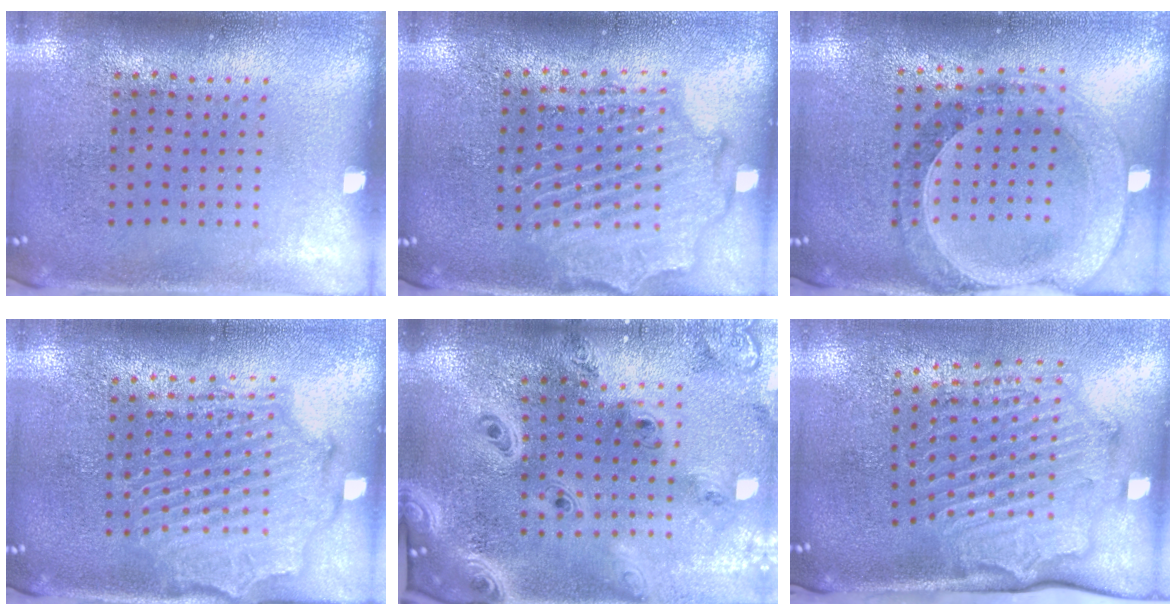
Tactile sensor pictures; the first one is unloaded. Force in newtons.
{"total": 2.1, "press": 2.0, "slide": 0.4}
{"total": 1.5, "press": 1.4, "slide": 0.4}
{"total": 2.1, "press": 2.0, "slide": 0.6}
{"total": 3.8, "press": 2.9, "slide": 2.4}
{"total": 2.1, "press": 2.1, "slide": 0.5}